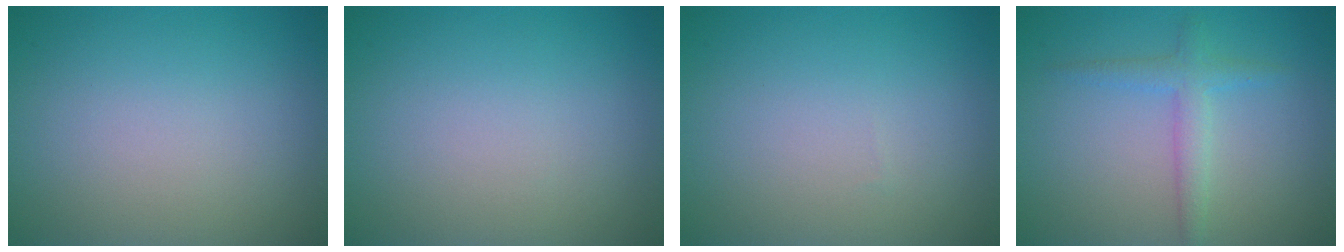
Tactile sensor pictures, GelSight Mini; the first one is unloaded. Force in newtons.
{"total": 0.0}
{"total": 0.0}
{"total": 2.3, "press": 2.3, "slide": 0.1}